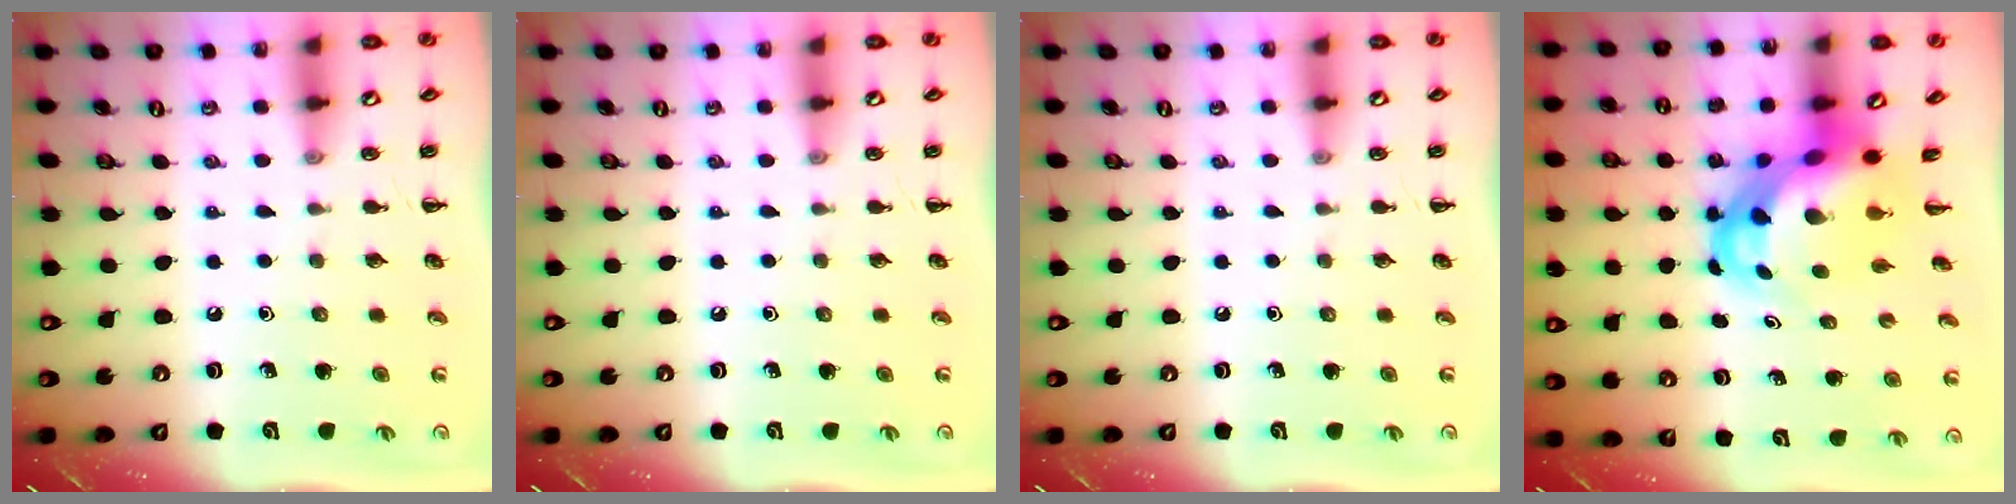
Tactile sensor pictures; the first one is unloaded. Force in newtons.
{"total": 0.0}
{"total": 0.0}
{"total": 8.0, "press": 7.7, "slide": 2.1}